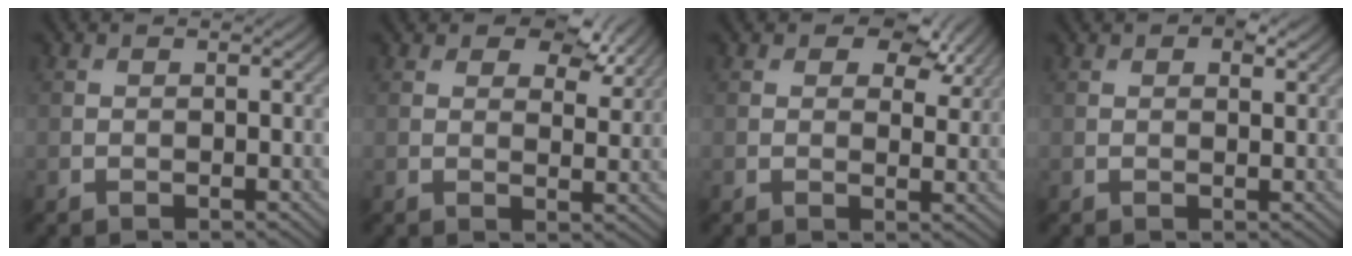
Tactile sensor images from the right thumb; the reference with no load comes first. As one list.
[{"total": 7.6, "force": [5.1, 3.5, 4.3], "torque": [-0.065, -0.002, 0.077]}, {"total": 7.1, "force": [4.3, 3.7, 4.1], "torque": [-0.058, -0.001, 0.062]}, {"total": 3.6, "force": [2.1, 1.6, 2.4], "torque": [-0.040, 0.001, 0.033]}]